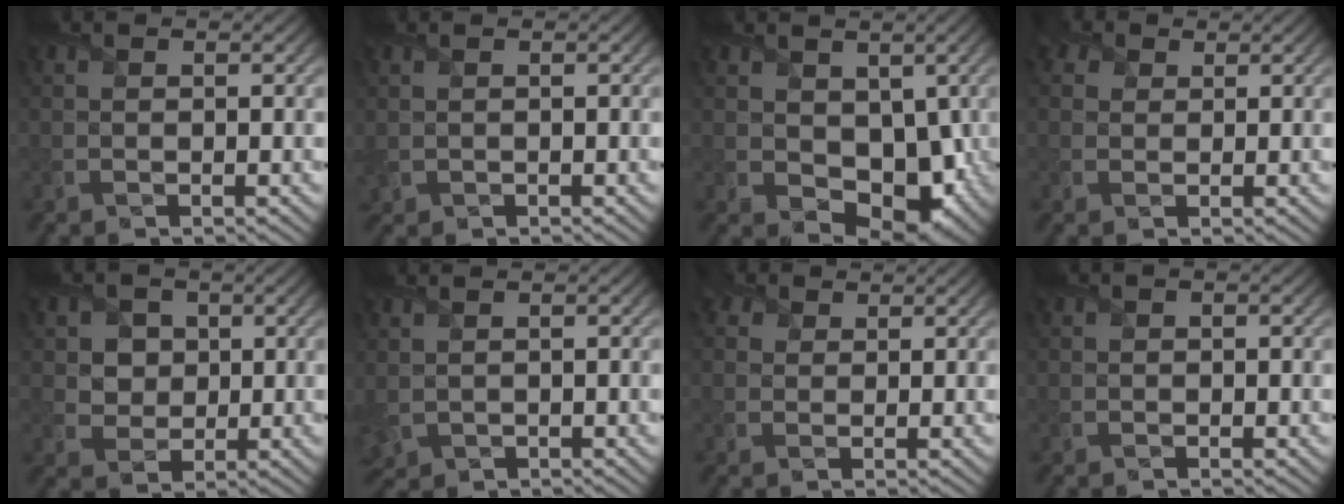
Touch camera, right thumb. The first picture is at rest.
{"total": 1.0, "force": [0.2, 0.7, 0.7], "torque": [-0.023, -0.002, 0.009]}
{"total": 7.1, "force": [0.6, 5.3, 4.7], "torque": [-0.097, -0.029, 0.020]}
{"total": 2.4, "force": [1.3, 1.8, 0.8], "torque": [-0.026, 0.004, 0.018]}
{"total": 4.8, "force": [1.6, 4.2, 1.9], "torque": [-0.069, -0.010, 0.029]}
{"total": 2.4, "force": [0.3, 1.7, 1.7], "torque": [-0.057, -0.002, 0.012]}
{"total": 2.0, "force": [1.2, 1.6, 0.6], "torque": [-0.019, 0.002, 0.018]}
{"total": 0.9, "force": [0.1, 0.6, 0.7], "torque": [-0.011, 0.000, 0.002]}